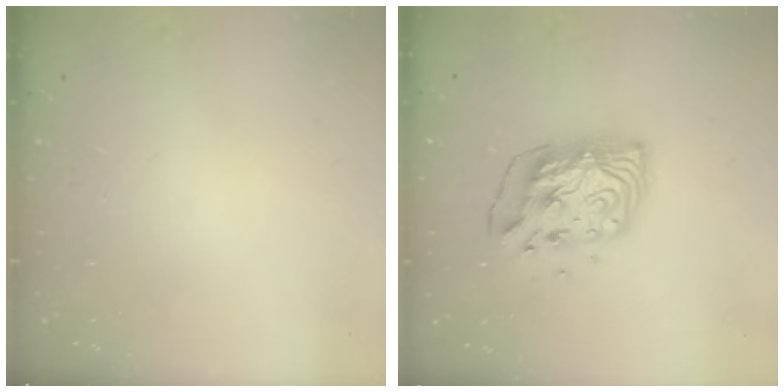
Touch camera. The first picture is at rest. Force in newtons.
{"total": 10.6, "press": 10.5, "slide": 1.6}